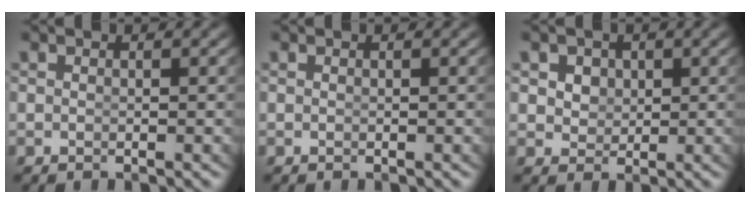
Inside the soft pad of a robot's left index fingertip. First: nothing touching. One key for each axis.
{"total": 0.0}
{"total": 2.9, "fx": 1.3, "fy": 2.3, "fz": 1.3, "tx": -0.025, "ty": -0.013, "tz": 0.032}